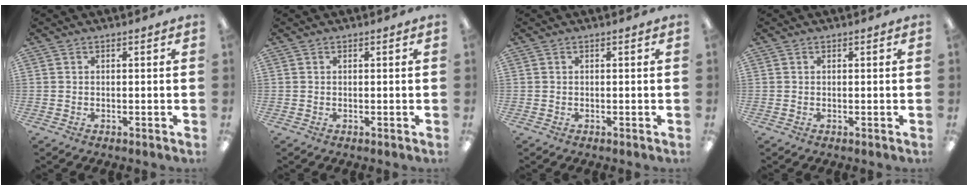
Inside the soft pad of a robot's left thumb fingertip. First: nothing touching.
{"total": 0.0}
{"total": 0.0}
{"total": 0.0}